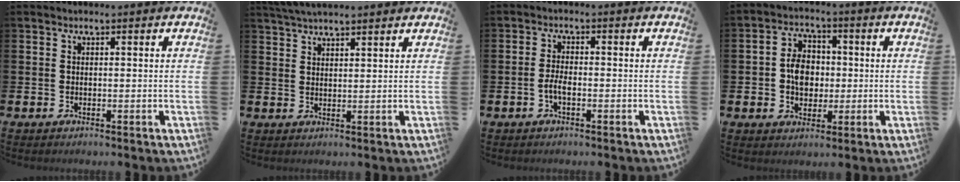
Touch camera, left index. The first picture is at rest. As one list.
[{"total": 3.7, "force": [3.5, 0.5, 1.0], "torque": [-0.025, -0.008, 0.064]}, {"total": 2.2, "force": [-0.9, 0.8, 1.8], "torque": [-0.028, 0.000, -0.019]}, {"total": 5.6, "force": [0.1, 4.5, 3.3], "torque": [-0.053, 0.008, -0.005]}]